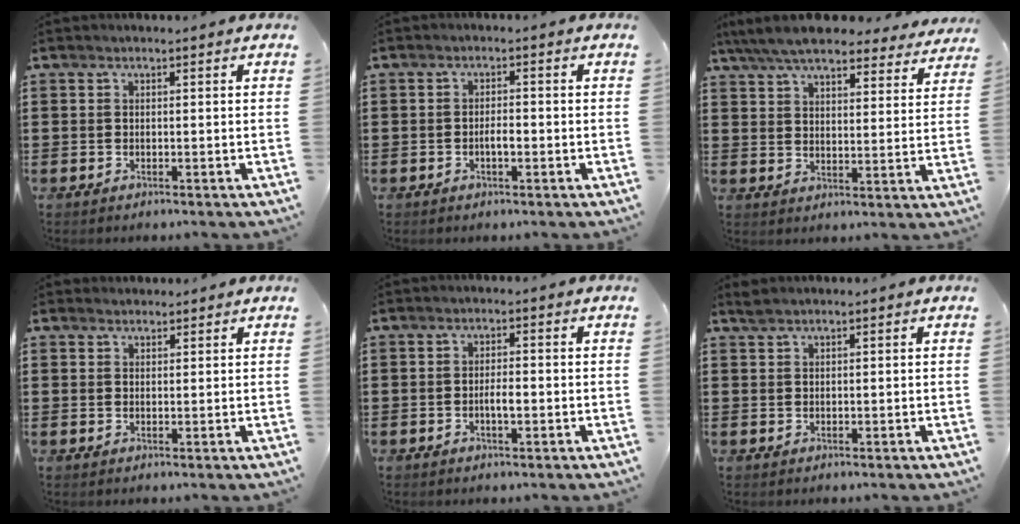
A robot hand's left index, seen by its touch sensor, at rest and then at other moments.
{"total": 2.2, "force": [-0.7, 0.7, 2.0], "torque": [-0.038, 0.003, -0.012]}
{"total": 8.0, "force": [7.2, 1.2, 3.2], "torque": [-0.089, -0.023, 0.131]}
{"total": 1.6, "force": [1.5, 0.5, 0.0], "torque": [-0.003, 0.002, 0.031]}
{"total": 2.5, "force": [-0.6, 0.7, 2.4], "torque": [-0.044, 0.004, -0.011]}
{"total": 1.2, "force": [1.0, 0.2, 0.6], "torque": [-0.014, 0.000, 0.020]}